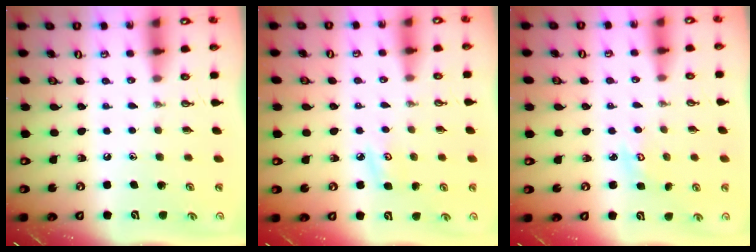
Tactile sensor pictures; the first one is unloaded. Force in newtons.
{"total": 3.7, "press": 3.6, "slide": 0.4}
{"total": 2.8, "press": 2.8, "slide": 0.3}